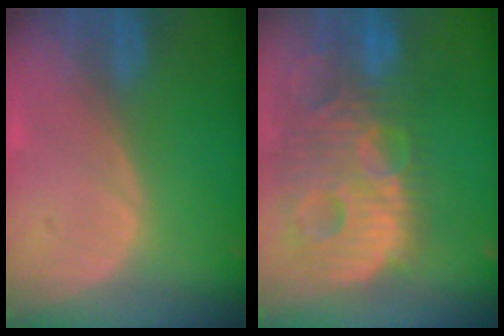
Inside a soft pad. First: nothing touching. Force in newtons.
{"total": 14.2, "press": 12.3, "slide": 7.2}